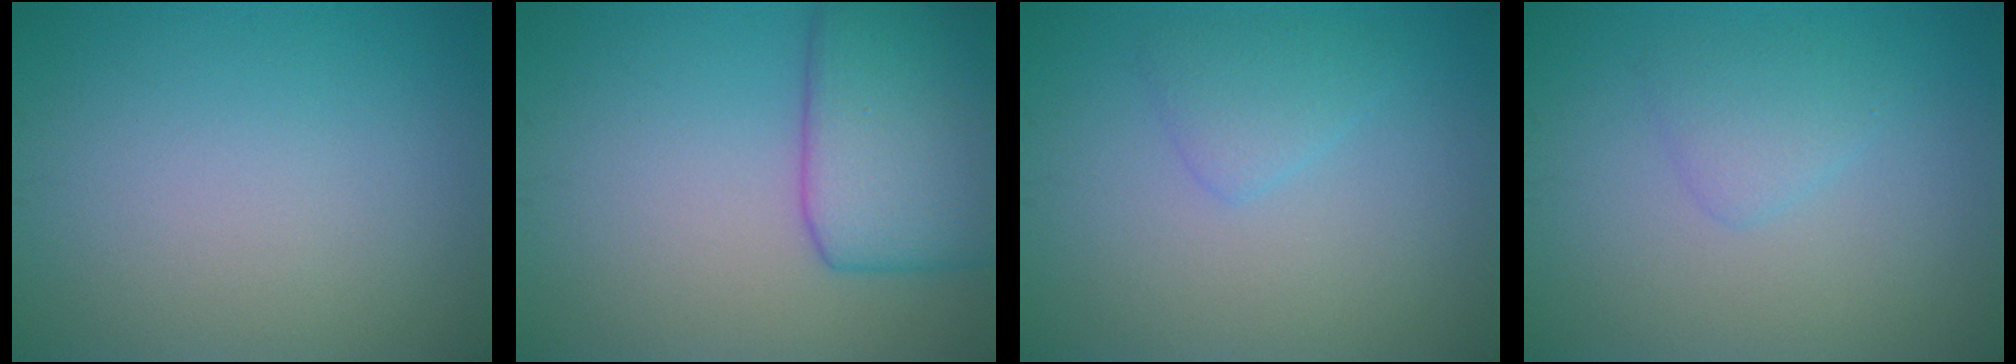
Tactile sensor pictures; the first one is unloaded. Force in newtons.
{"total": 7.8, "press": 7.8, "slide": 0.3}
{"total": 1.8, "press": 1.8, "slide": 0.2}
{"total": 1.8, "press": 1.8, "slide": 0.1}